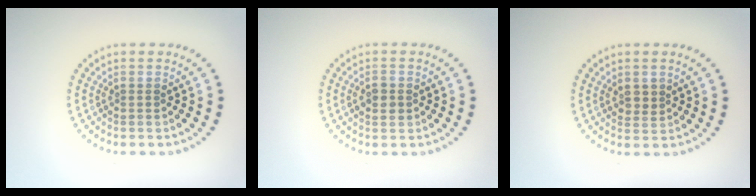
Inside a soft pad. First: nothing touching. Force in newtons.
{"total": 2.2, "press": 2.2, "slide": 0.2}
{"total": 1.5, "press": 1.4, "slide": 0.4}